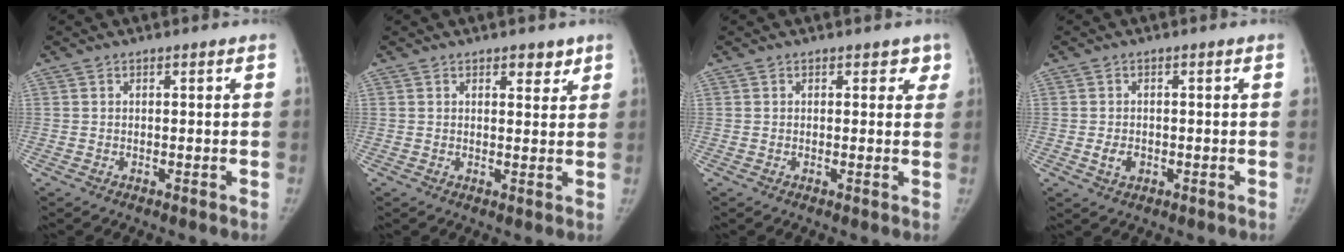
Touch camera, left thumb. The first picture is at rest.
{"total": 3.1, "force": [2.1, 1.6, 1.6], "torque": [-0.002, -0.012, 0.028]}
{"total": 2.3, "force": [1.4, 1.5, 1.0], "torque": [0.021, -0.003, 0.009]}
{"total": 2.5, "force": [-0.7, 1.8, 1.6], "torque": [-0.022, 0.002, -0.009]}